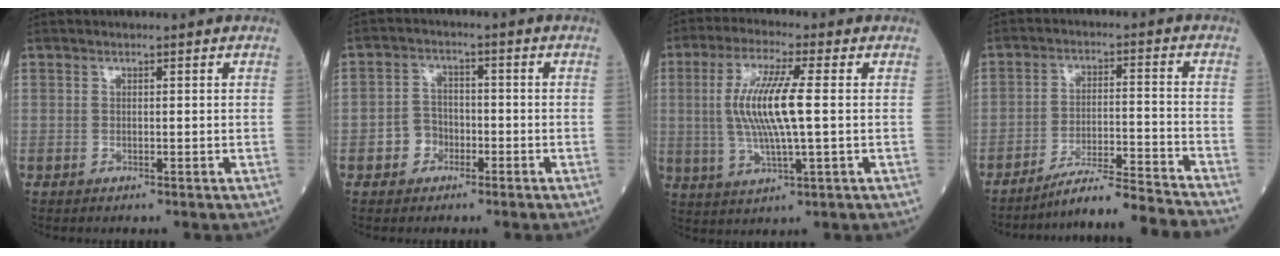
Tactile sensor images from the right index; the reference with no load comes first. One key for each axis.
{"total": 3.8, "fx": -1.8, "fy": 3.2, "fz": 1.1, "tx": -0.016, "ty": 0.015, "tz": -0.036}
{"total": 10.4, "fx": 0.7, "fy": 1.0, "fz": 10.4, "tx": -0.214, "ty": 0.001, "tz": 0.013}
{"total": 12.1, "fx": -11.5, "fy": -2.1, "fz": 3.1, "tx": -0.030, "ty": 0.003, "tz": -0.189}